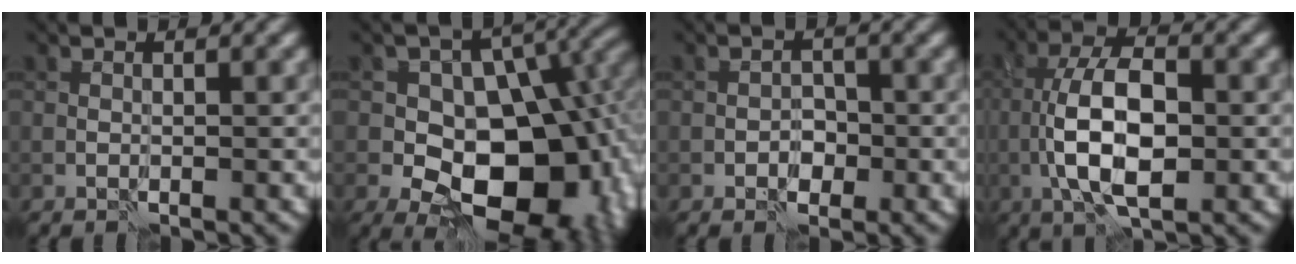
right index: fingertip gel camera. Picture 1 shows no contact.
{"total": 14.7, "force": [-3.6, 9.4, 10.7], "torque": [-0.104, 0.014, -0.058]}
{"total": 1.5, "force": [-0.6, 1.2, 0.7], "torque": [-0.003, 0.004, -0.012]}
{"total": 7.8, "force": [-1.4, 3.5, 6.8], "torque": [-0.133, 0.010, -0.030]}